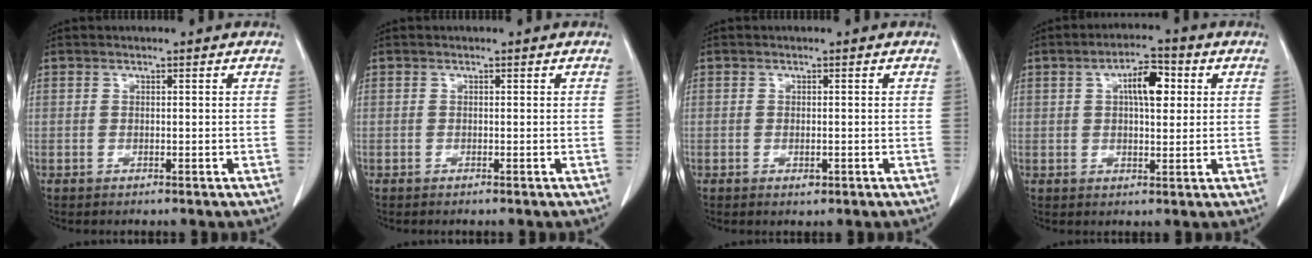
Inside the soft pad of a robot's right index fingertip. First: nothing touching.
{"total": 0.0}
{"total": 1.0, "force": [-0.4, 0.4, 0.8], "torque": [-0.016, -0.003, -0.003]}
{"total": 6.4, "force": [1.8, 2.3, 5.6], "torque": [-0.094, 0.014, 0.029]}